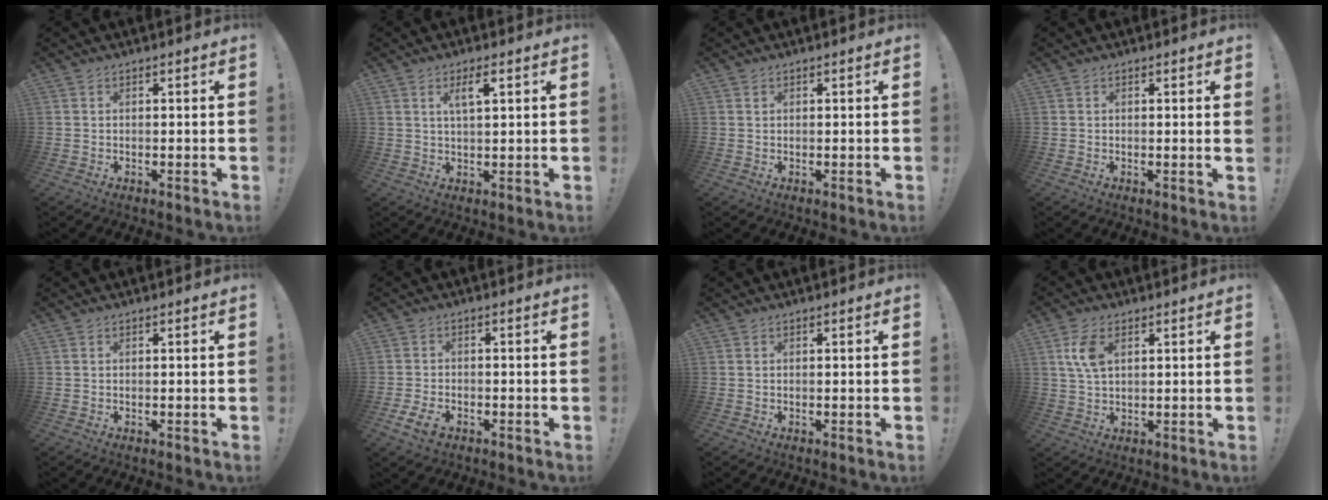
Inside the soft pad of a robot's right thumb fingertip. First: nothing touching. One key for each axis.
{"total": 3.2, "fx": 1.4, "fy": 0.5, "fz": 2.9, "tx": -0.049, "ty": -0.002, "tz": 0.020}
{"total": 0.6, "fx": 0.2, "fy": 0.5, "fz": 0.2, "tx": -0.001, "ty": 0.001, "tz": 0.004}
{"total": 1.0, "fx": 0.6, "fy": -0.4, "fz": 0.8, "tx": -0.004, "ty": -0.004, "tz": 0.007}
{"total": 0.0}
{"total": 5.9, "fx": -2.9, "fy": 3.2, "fz": 4.0, "tx": -0.087, "ty": 0.004, "tz": -0.049}
{"total": 0.0}
{"total": 6.7, "fx": 2.4, "fy": 3.4, "fz": 5.2, "tx": -0.099, "ty": -0.001, "tz": 0.042}